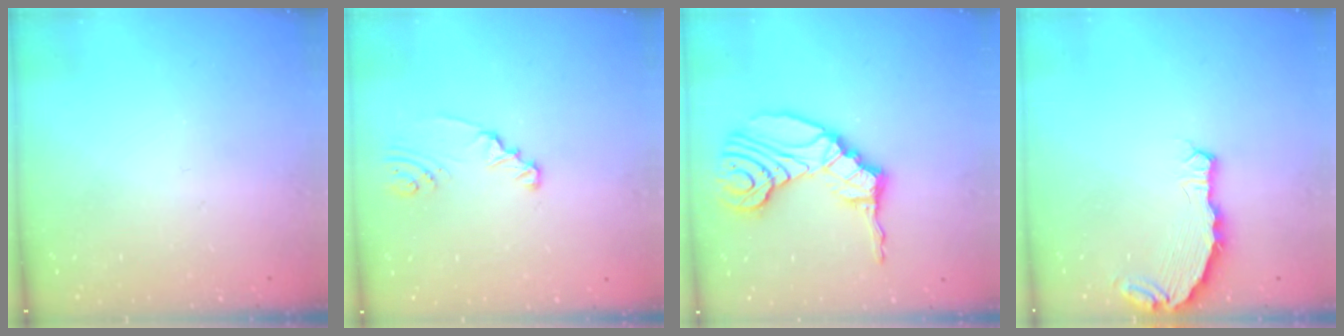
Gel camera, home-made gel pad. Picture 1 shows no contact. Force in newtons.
{"total": 2.3, "press": 2.3, "slide": 0.3}
{"total": 16.9, "press": 16.2, "slide": 4.9}
{"total": 7.2, "press": 5.4, "slide": 4.8}